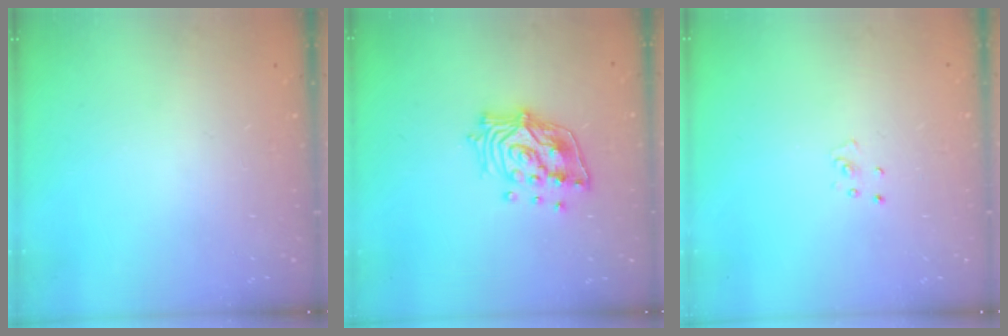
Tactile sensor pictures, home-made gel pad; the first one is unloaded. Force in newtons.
{"total": 14.9, "press": 14.8, "slide": 2.2}
{"total": 2.3, "press": 2.3, "slide": 0.2}